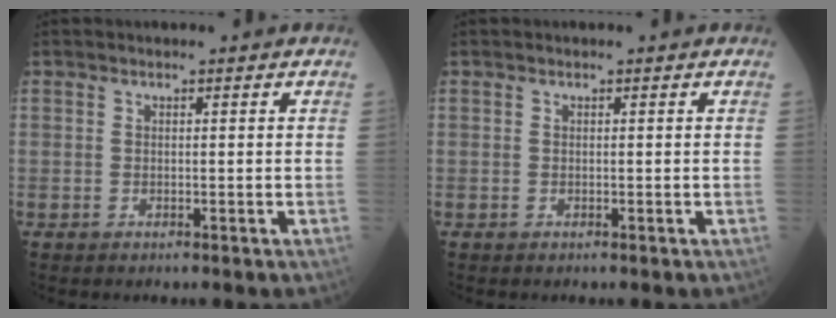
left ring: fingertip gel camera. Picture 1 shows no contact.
{"total": 0.0}